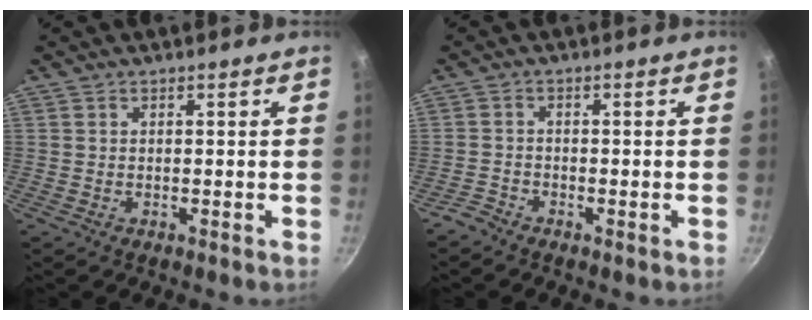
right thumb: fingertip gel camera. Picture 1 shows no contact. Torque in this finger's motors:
{"motor_torque": [0.57, -0.35, 0.26, -0.04, 0.00]}